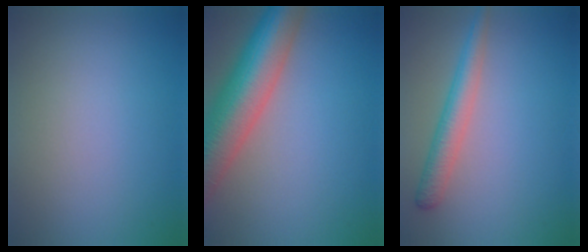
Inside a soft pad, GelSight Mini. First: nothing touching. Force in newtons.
{"total": 10.2, "press": 10.1, "slide": 0.6}
{"total": 3.1, "press": 3.1, "slide": 0.2}